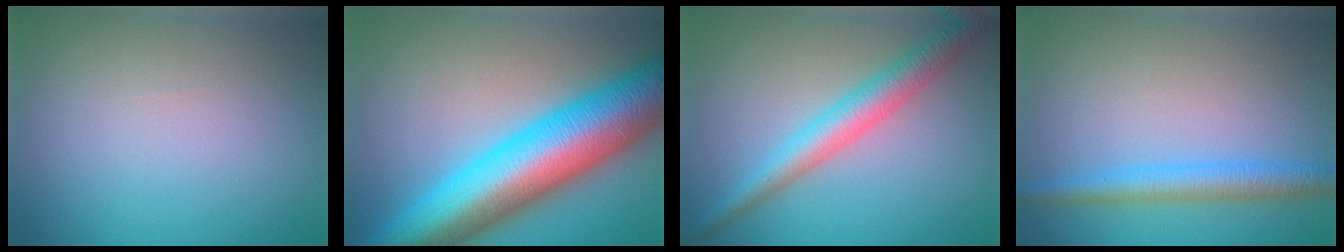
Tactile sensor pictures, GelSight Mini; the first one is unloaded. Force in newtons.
{"total": 14.3, "press": 14.3, "slide": 0.3}
{"total": 4.3, "press": 4.3, "slide": 0.0}
{"total": 3.1, "press": 3.1, "slide": 0.1}